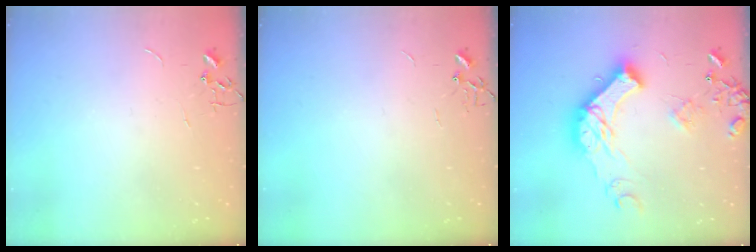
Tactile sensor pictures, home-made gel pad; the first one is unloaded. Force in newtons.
{"total": 0.0}
{"total": 20.8, "press": 20.7, "slide": 2.1}